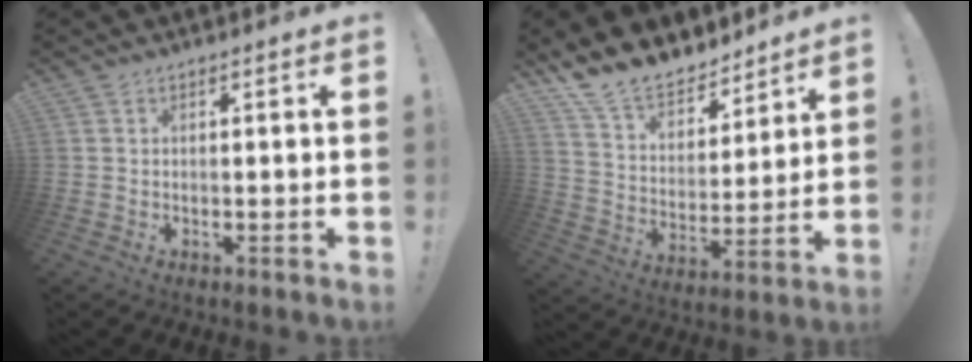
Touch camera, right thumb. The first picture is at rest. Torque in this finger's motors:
{"motor_torque": [-0.87, 0.95, 0.92, 0.98, 0.02]}